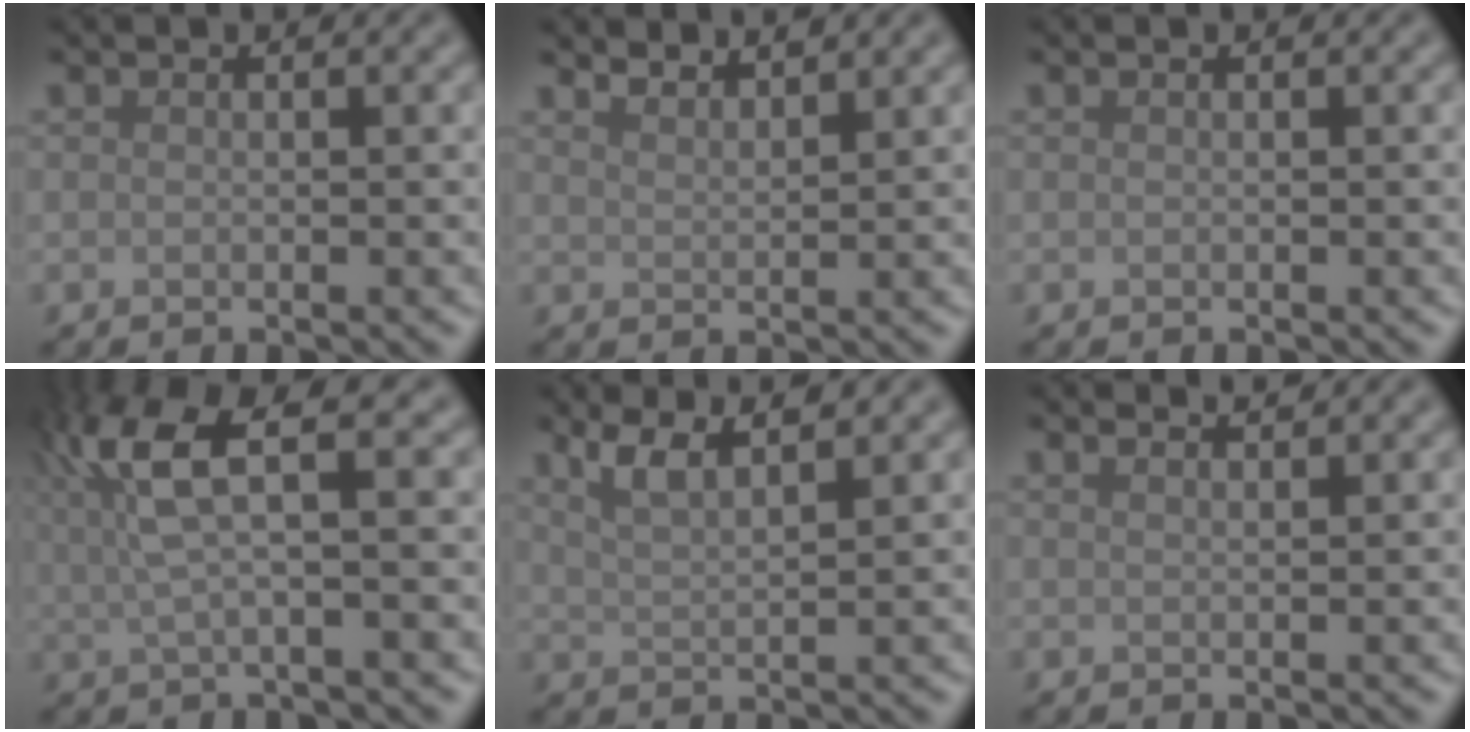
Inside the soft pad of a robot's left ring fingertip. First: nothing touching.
{"total": 3.0, "force": [2.8, 0.5, 1.0], "torque": [-0.001, 0.001, 0.032]}
{"total": 0.0}
{"total": 7.0, "force": [2.4, 1.8, 6.4], "torque": [-0.142, 0.014, 0.046]}
{"total": 3.8, "force": [2.6, 1.0, 2.6], "torque": [-0.042, 0.014, 0.043]}
{"total": 2.1, "force": [1.8, 0.6, 1.0], "torque": [-0.001, 0.000, 0.004]}